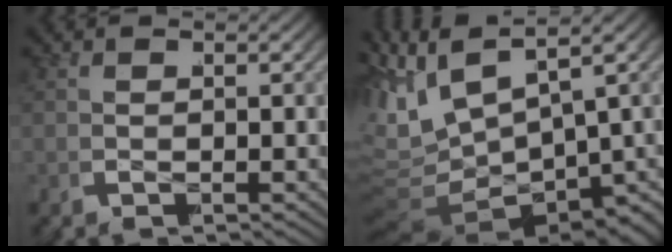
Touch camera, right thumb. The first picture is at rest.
{"total": 12.5, "force": [-0.2, 8.5, 9.1], "torque": [-0.191, -0.017, 0.002]}